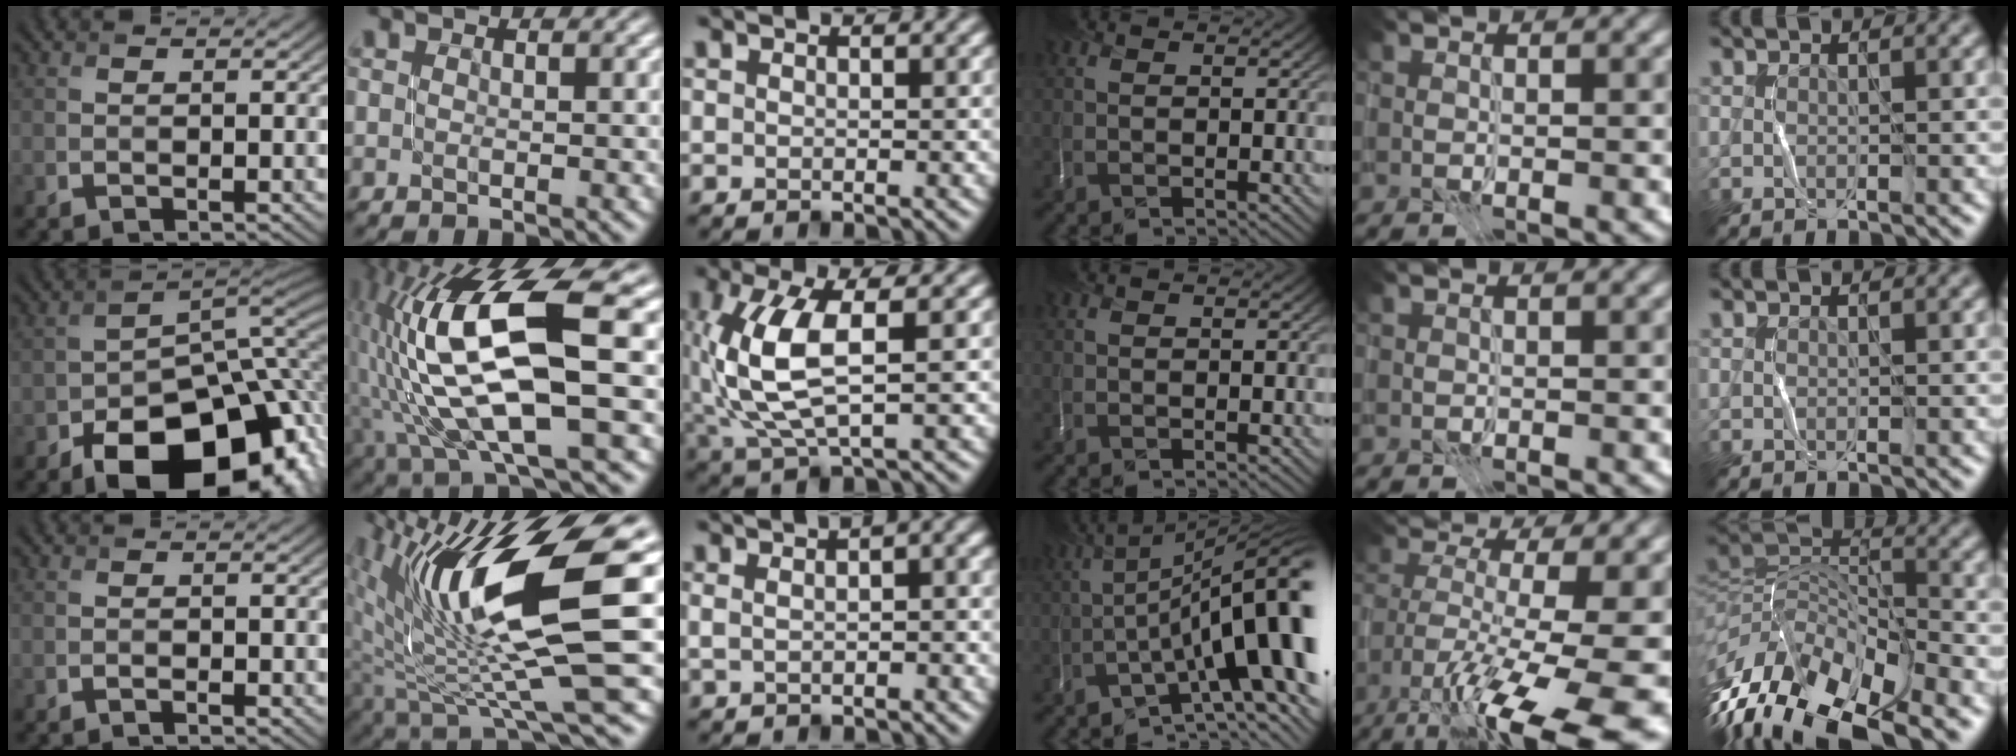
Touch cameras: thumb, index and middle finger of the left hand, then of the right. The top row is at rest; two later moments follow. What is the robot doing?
{"motion": "open", "object": "stapler"}